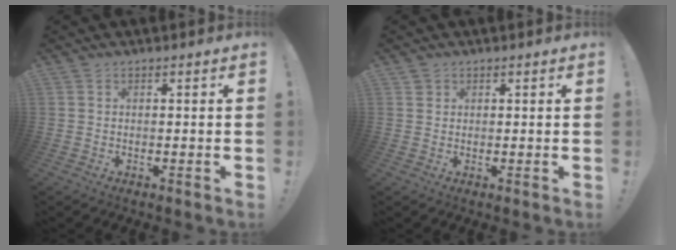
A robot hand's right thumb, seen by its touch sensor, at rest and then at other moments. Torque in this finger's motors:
{"motor_torque": [0.00, 0.16, 0.17, -0.03, -0.02]}